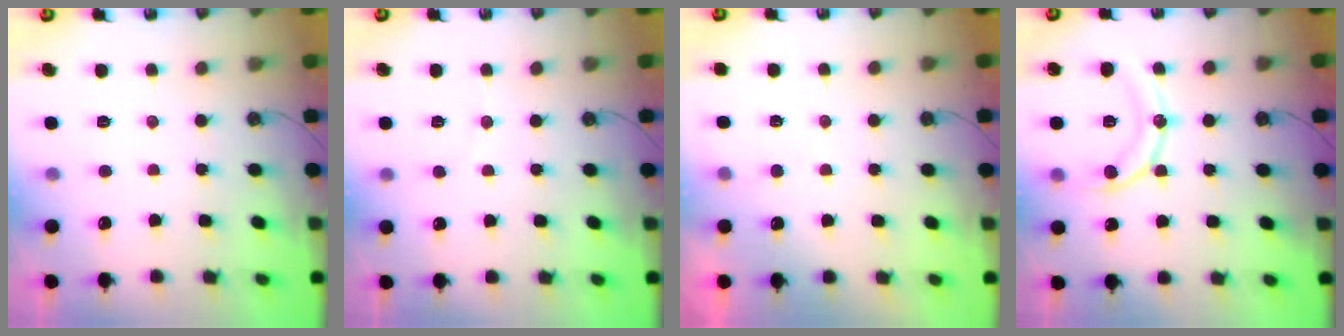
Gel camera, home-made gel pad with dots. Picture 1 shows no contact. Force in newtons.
{"total": 2.7, "press": 2.7, "slide": 0.3}
{"total": 3.0, "press": 2.9, "slide": 0.3}
{"total": 14.1, "press": 14.0, "slide": 1.5}